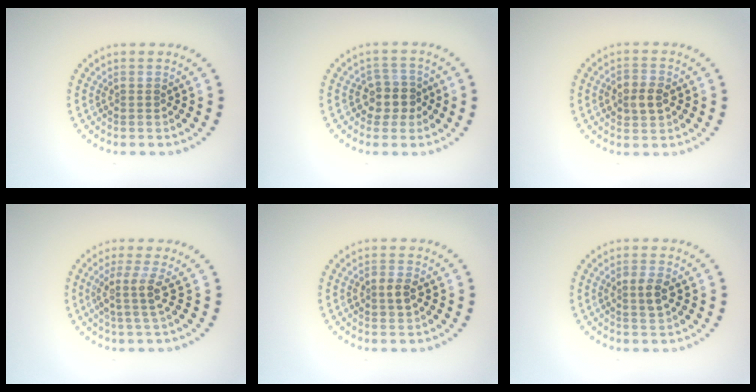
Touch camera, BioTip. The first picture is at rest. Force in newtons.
{"total": 2.6, "press": 2.3, "slide": 1.3}
{"total": 2.8, "press": 2.8, "slide": 0.1}
{"total": 2.6, "press": 1.8, "slide": 1.8}
{"total": 2.1, "press": 2.1, "slide": 0.2}
{"total": 2.2, "press": 2.1, "slide": 0.3}